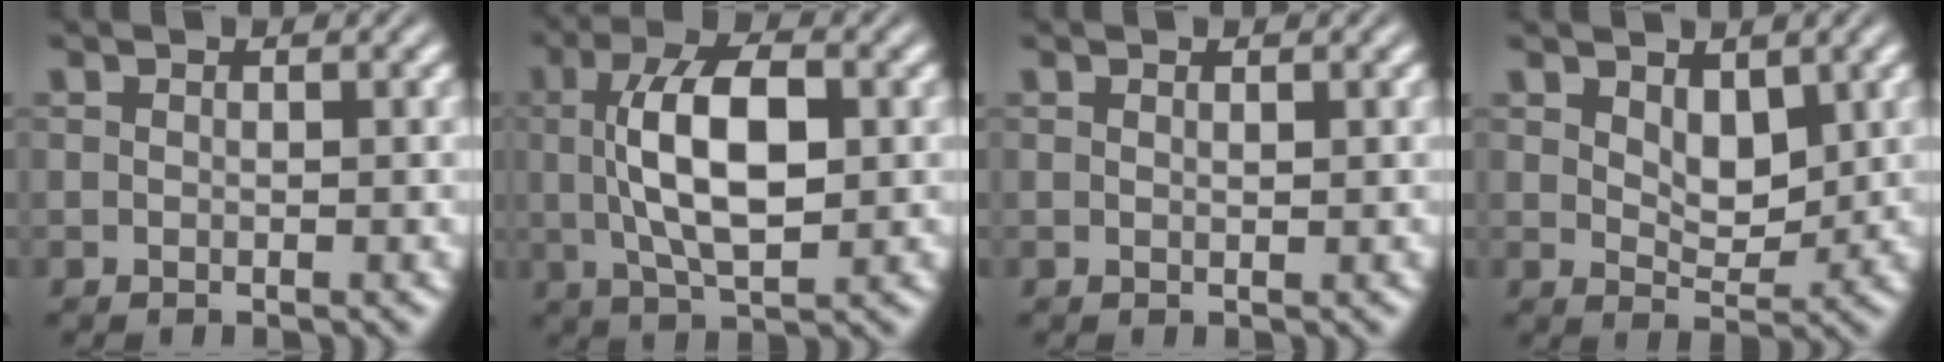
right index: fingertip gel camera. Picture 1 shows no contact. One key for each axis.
{"total": 6.4, "fx": 0.7, "fy": 2.0, "fz": 6.0, "tx": -0.097, "ty": -0.005, "tz": 0.020}
{"total": 0.5, "fx": 0.2, "fy": -0.5, "fz": 0.1, "tx": -0.001, "ty": -0.004, "tz": 0.007}
{"total": 2.4, "fx": 1.9, "fy": 0.0, "fz": 1.4, "tx": -0.004, "ty": -0.014, "tz": 0.041}